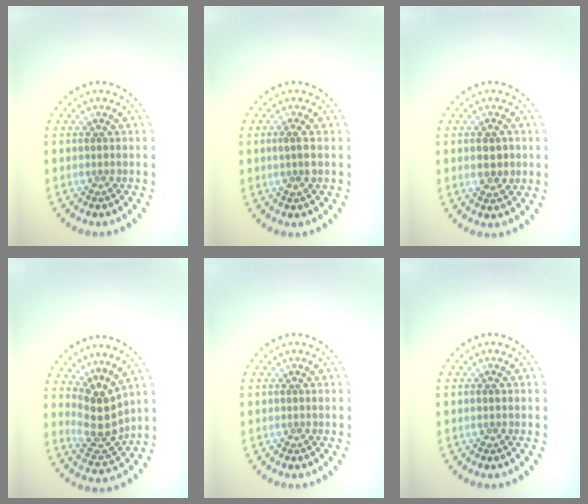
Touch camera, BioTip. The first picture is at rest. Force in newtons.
{"total": 1.4, "press": 1.3, "slide": 0.6}
{"total": 1.9, "press": 1.9, "slide": 0.1}
{"total": 3.9, "press": 3.2, "slide": 2.2}
{"total": 0.0}
{"total": 0.6, "press": 0.6, "slide": 0.2}